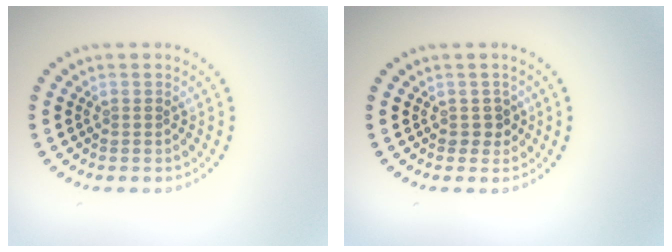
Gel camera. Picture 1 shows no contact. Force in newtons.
{"total": 1.3, "press": 1.1, "slide": 0.7}